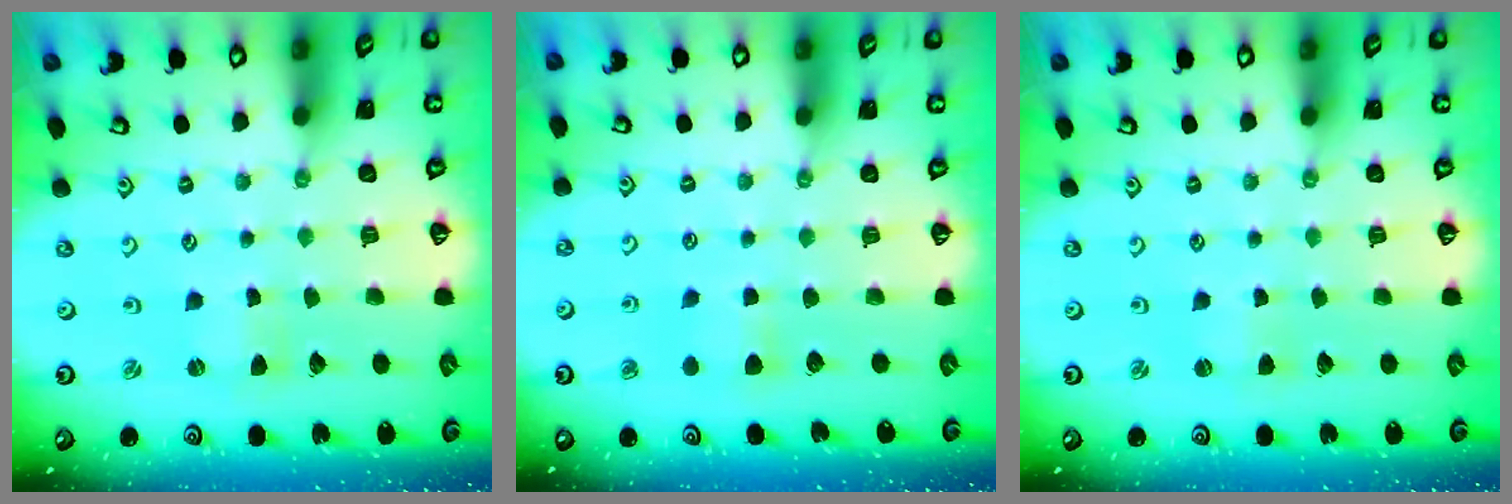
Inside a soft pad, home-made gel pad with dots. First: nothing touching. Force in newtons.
{"total": 5.1, "press": 5.0, "slide": 1.0}
{"total": 1.0, "press": 1.0, "slide": 0.1}